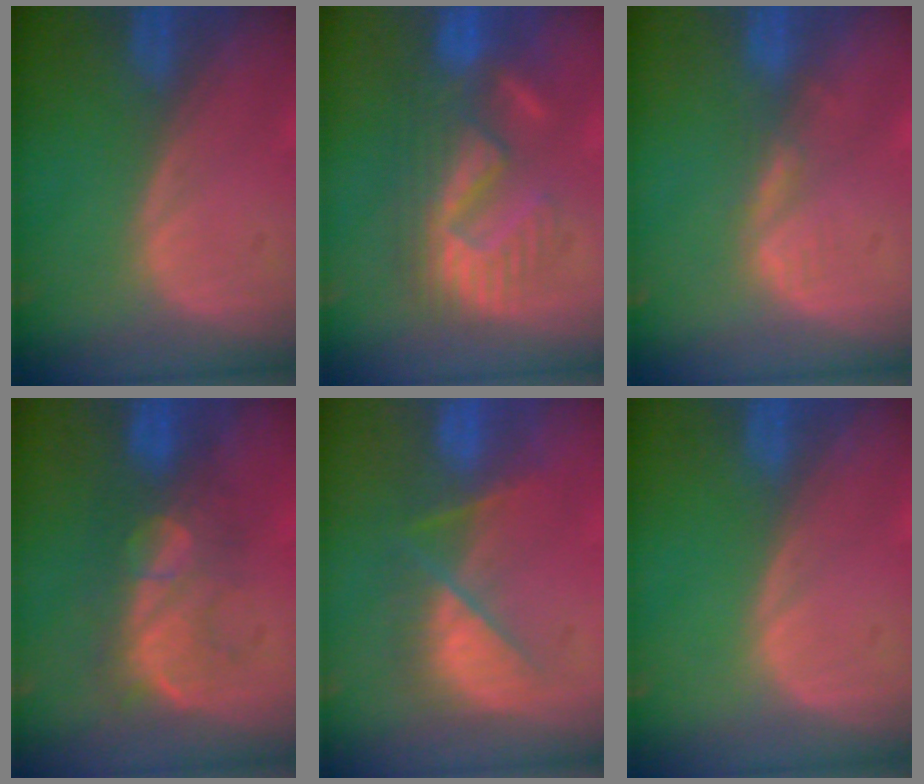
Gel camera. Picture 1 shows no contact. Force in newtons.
{"total": 8.9, "press": 8.7, "slide": 1.5}
{"total": 1.6, "press": 1.6, "slide": 0.2}
{"total": 8.1, "press": 7.7, "slide": 2.5}
{"total": 7.1, "press": 6.9, "slide": 1.3}
{"total": 0.0}